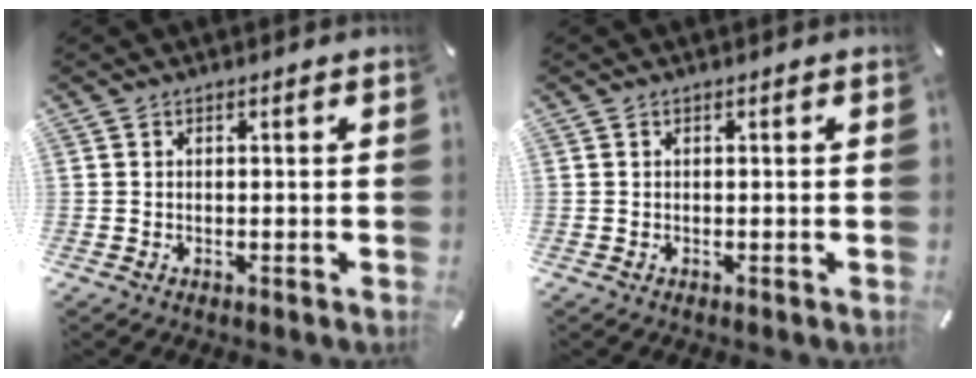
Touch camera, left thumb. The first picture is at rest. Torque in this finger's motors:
{"motor_torque": [-0.15, -0.12, 0.00, 0.00, 0.00]}